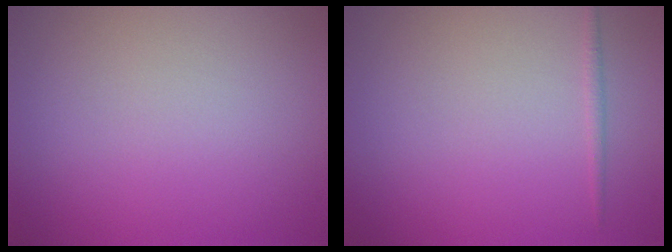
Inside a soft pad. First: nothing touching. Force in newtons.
{"total": 0.6, "press": 0.6, "slide": 0.0}